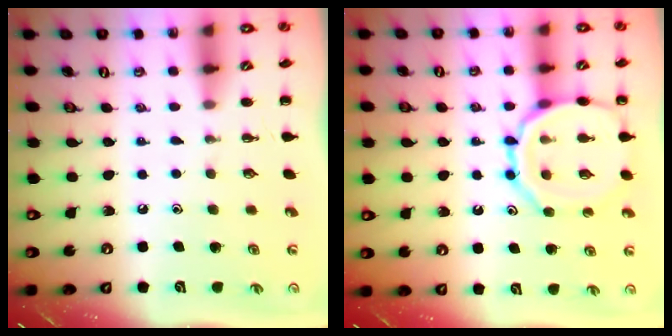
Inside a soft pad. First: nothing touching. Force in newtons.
{"total": 14.0, "press": 13.9, "slide": 1.3}